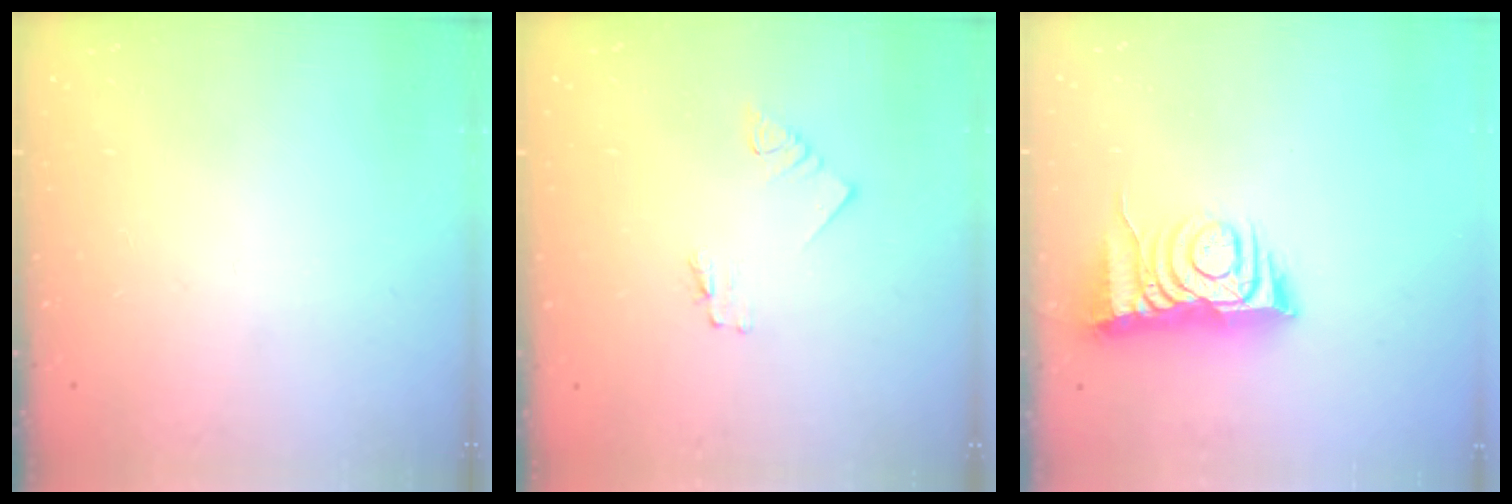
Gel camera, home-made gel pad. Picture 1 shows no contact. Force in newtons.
{"total": 1.2, "press": 1.2, "slide": 0.1}
{"total": 8.4, "press": 8.4, "slide": 0.8}